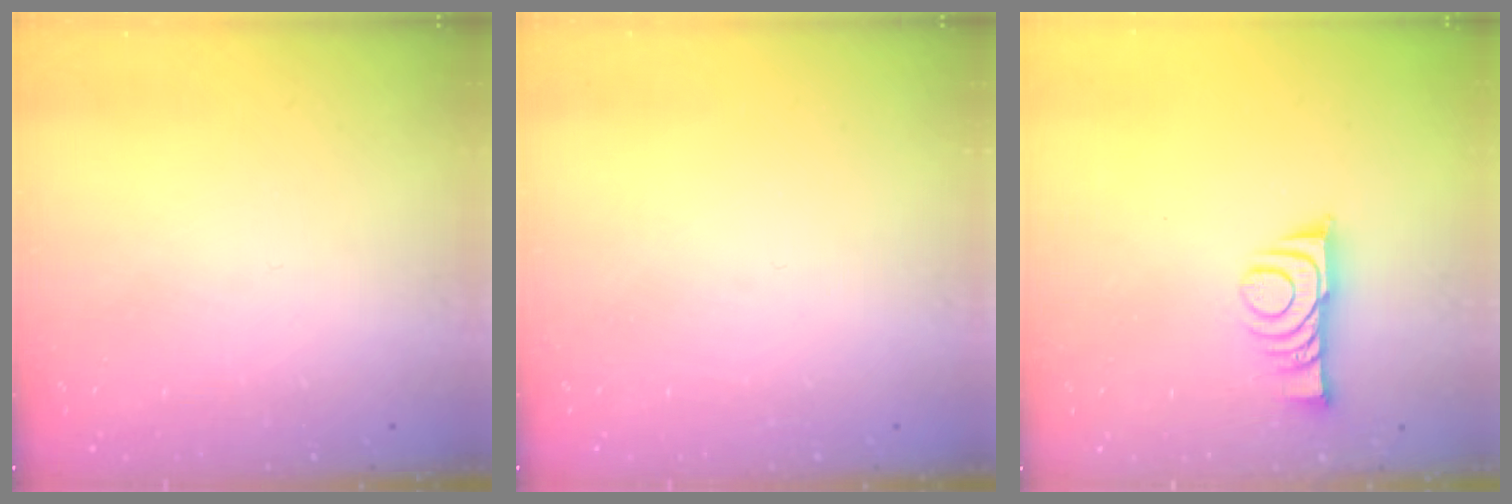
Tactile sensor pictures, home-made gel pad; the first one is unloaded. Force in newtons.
{"total": 0.0}
{"total": 9.0, "press": 9.0, "slide": 0.7}